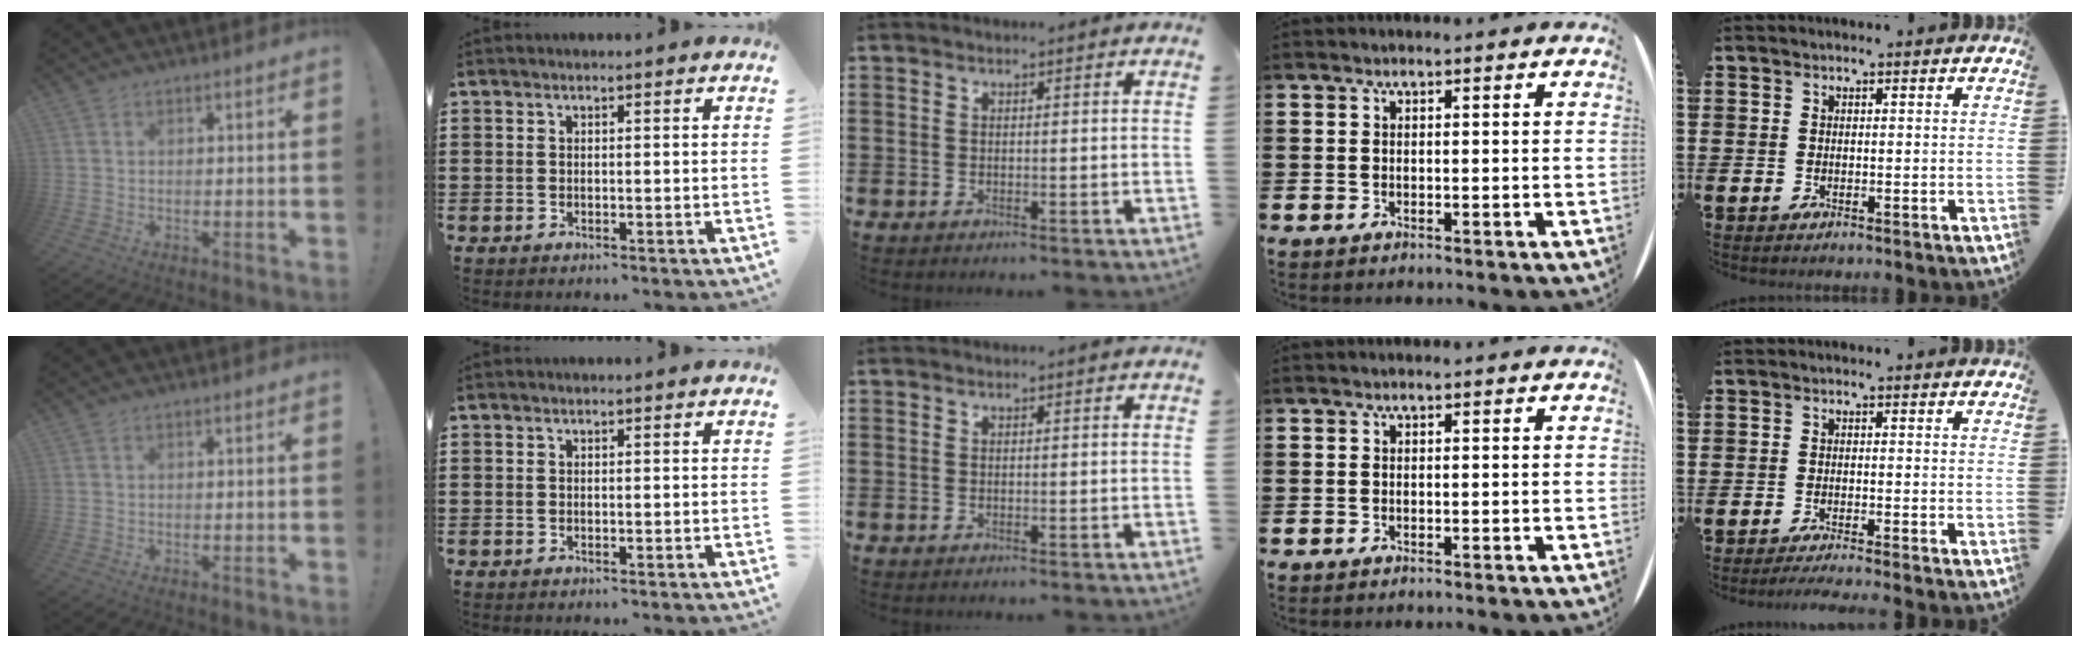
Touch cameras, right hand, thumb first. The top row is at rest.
{"little": {"total": 1.2, "force": [-1.0, -0.2, 0.5], "torque": [-0.007, -0.001, -0.020]}}